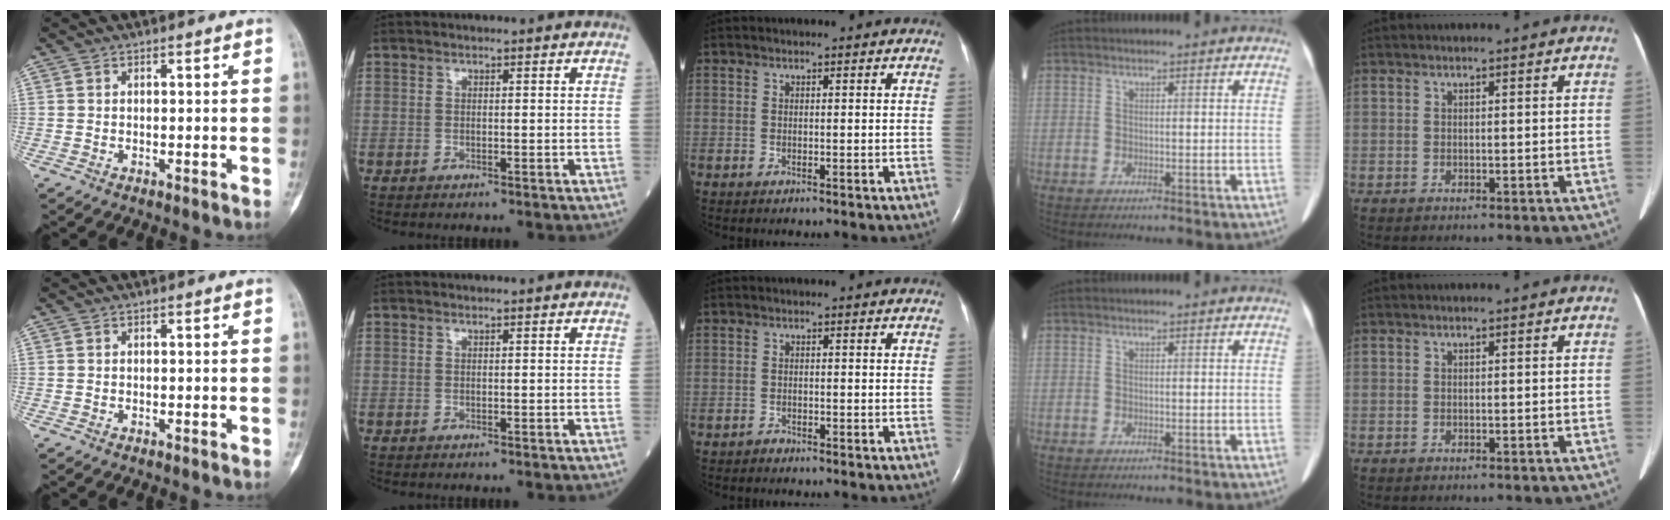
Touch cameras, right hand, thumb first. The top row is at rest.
{"middle": {"total": 0.8, "force": [-0.7, 0.2, 0.0], "torque": [-0.001, -0.001, -0.014]}}